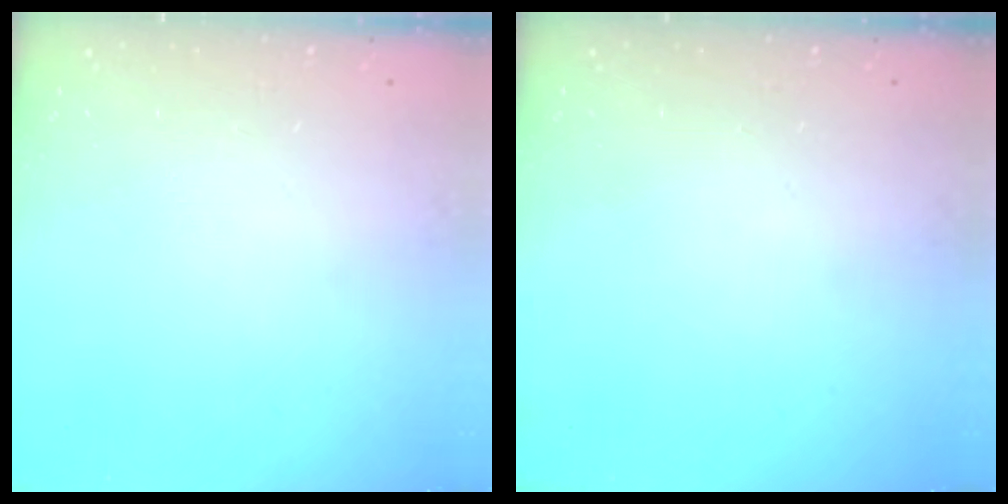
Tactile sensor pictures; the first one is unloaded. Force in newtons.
{"total": 0.0}